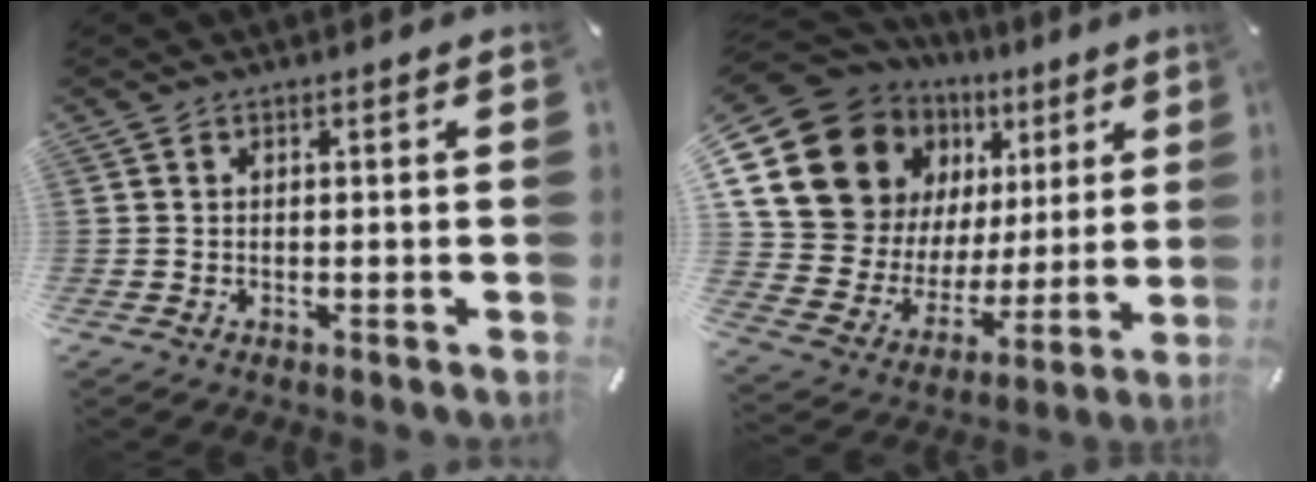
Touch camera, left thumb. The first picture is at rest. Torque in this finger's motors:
{"motor_torque": [2.37, 0.93, 1.42, -1.35, 0.57]}